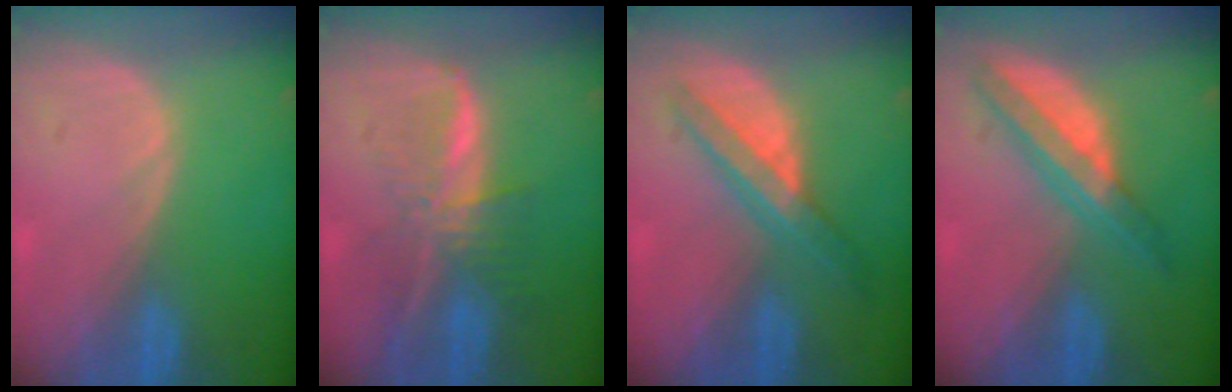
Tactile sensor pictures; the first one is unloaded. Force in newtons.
{"total": 7.9, "press": 6.6, "slide": 4.2}
{"total": 7.1, "press": 6.0, "slide": 3.7}
{"total": 6.5, "press": 5.7, "slide": 3.1}